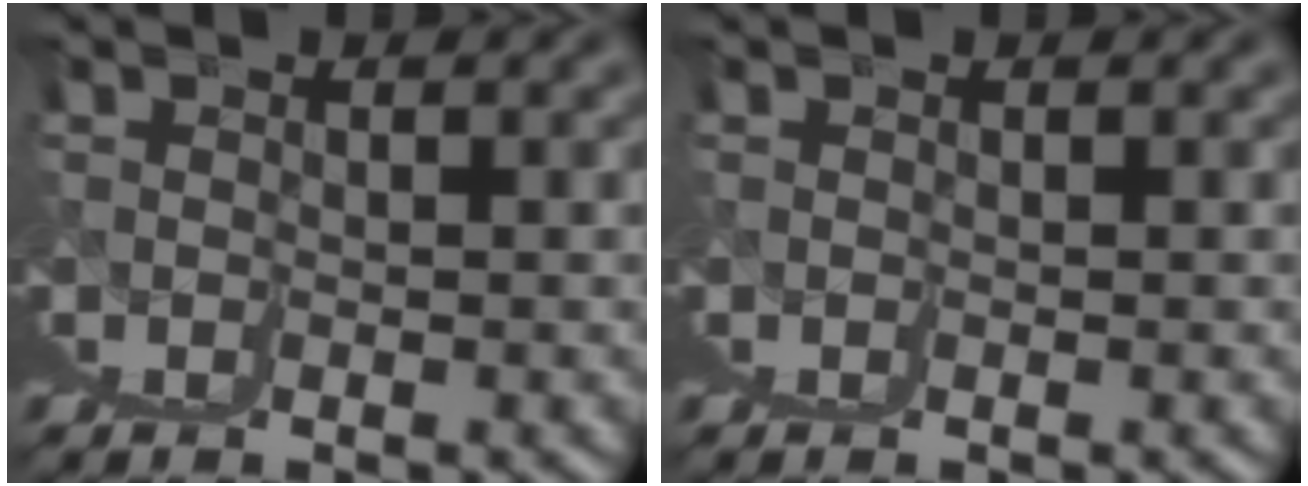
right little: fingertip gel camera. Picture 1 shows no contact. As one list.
[{"total": 0.0}]